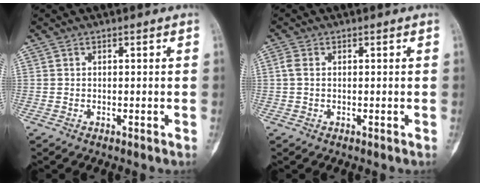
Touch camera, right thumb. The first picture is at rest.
{"total": 1.8, "force": [0.2, 1.2, 1.3], "torque": [-0.035, 0.000, 0.002]}